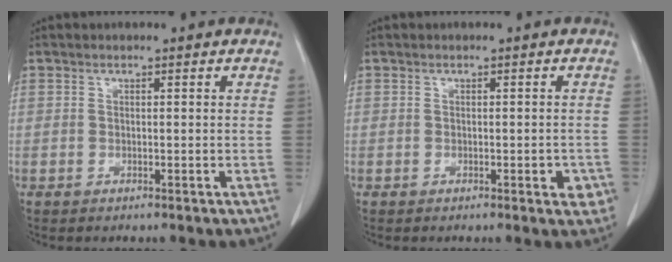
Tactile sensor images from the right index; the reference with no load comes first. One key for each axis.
{"total": 2.4, "fx": -0.9, "fy": 0.9, "fz": 2.0, "tx": -0.020, "ty": 0.000, "tz": -0.010}